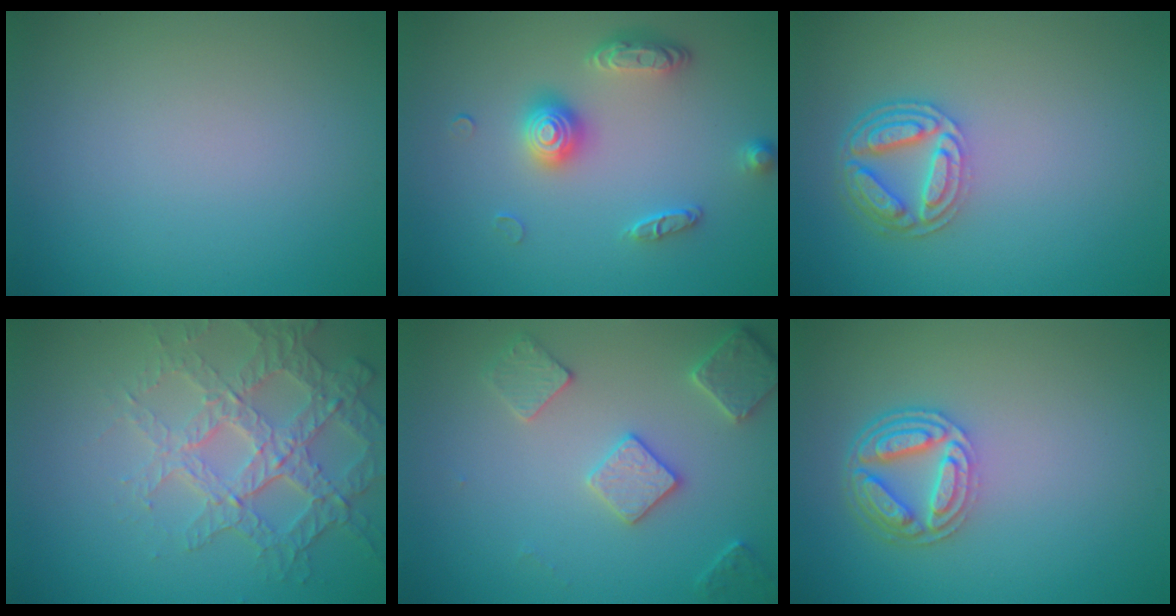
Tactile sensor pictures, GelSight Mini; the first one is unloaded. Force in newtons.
{"total": 3.4, "press": 3.0, "slide": 1.6}
{"total": 4.3, "press": 3.4, "slide": 2.7}
{"total": 4.5, "press": 4.1, "slide": 1.8}
{"total": 3.5, "press": 3.4, "slide": 0.7}
{"total": 4.7, "press": 3.7, "slide": 3.0}